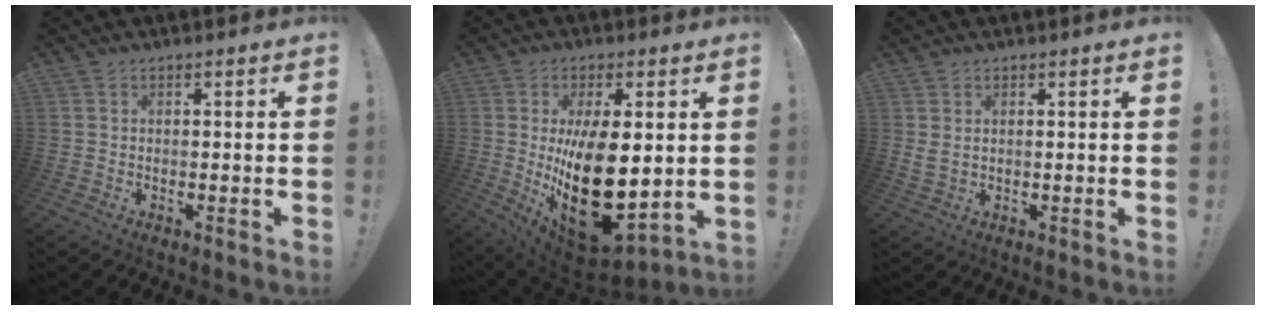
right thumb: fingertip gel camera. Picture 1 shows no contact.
{"total": 23.4, "force": [0.2, 12.3, 19.9], "torque": [-0.319, -0.038, 0.025]}
{"total": 2.1, "force": [1.2, 0.5, 1.7], "torque": [-0.019, -0.008, 0.018]}